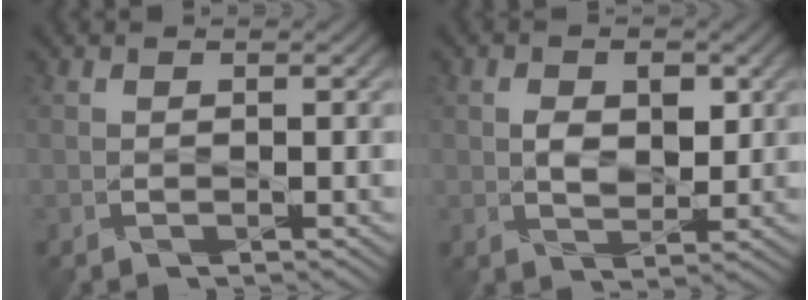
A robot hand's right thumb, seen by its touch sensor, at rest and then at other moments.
{"total": 4.2, "force": [0.8, 2.7, 3.1], "torque": [-0.059, -0.006, 0.015]}